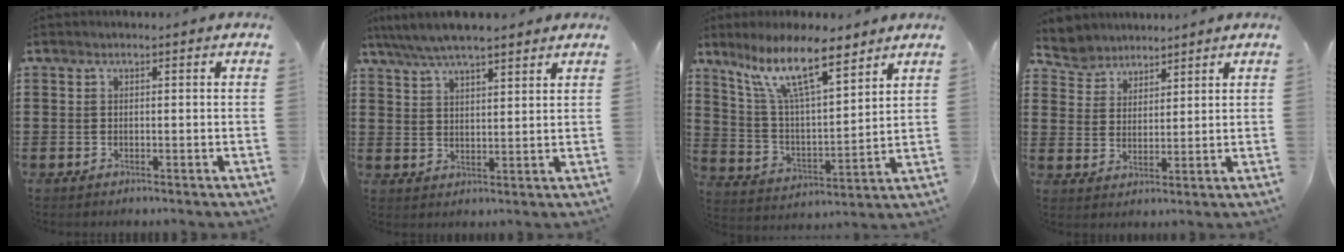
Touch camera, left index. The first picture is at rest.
{"total": 5.6, "force": [4.8, 1.0, 2.6], "torque": [-0.064, -0.009, 0.087]}
{"total": 12.4, "force": [9.0, 2.8, 8.1], "torque": [-0.180, -0.026, 0.161]}
{"total": 4.6, "force": [4.2, 1.7, -0.4], "torque": [-0.014, -0.010, 0.079]}